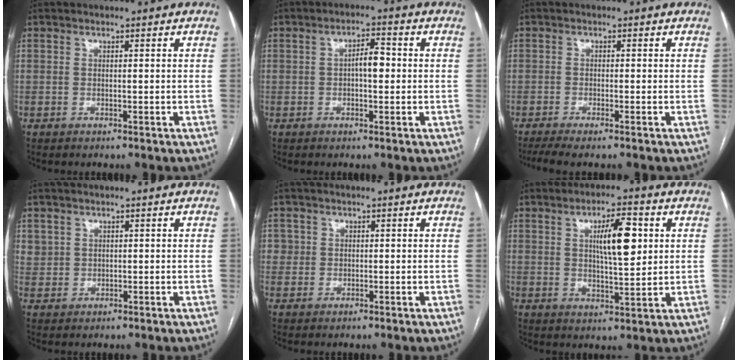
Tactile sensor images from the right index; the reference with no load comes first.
{"total": 3.7, "force": [-0.1, 1.3, 3.5], "torque": [-0.056, 0.011, -0.003]}
{"total": 4.2, "force": [-3.1, 0.2, 2.8], "torque": [-0.047, -0.009, -0.056]}
{"total": 2.4, "force": [1.2, 2.1, 0.1], "torque": [0.011, 0.005, 0.020]}
{"total": 2.0, "force": [0.5, 1.9, 0.0], "torque": [0.015, 0.003, 0.003]}
{"total": 8.5, "force": [2.3, 2.0, 7.9], "torque": [-0.131, 0.007, 0.041]}